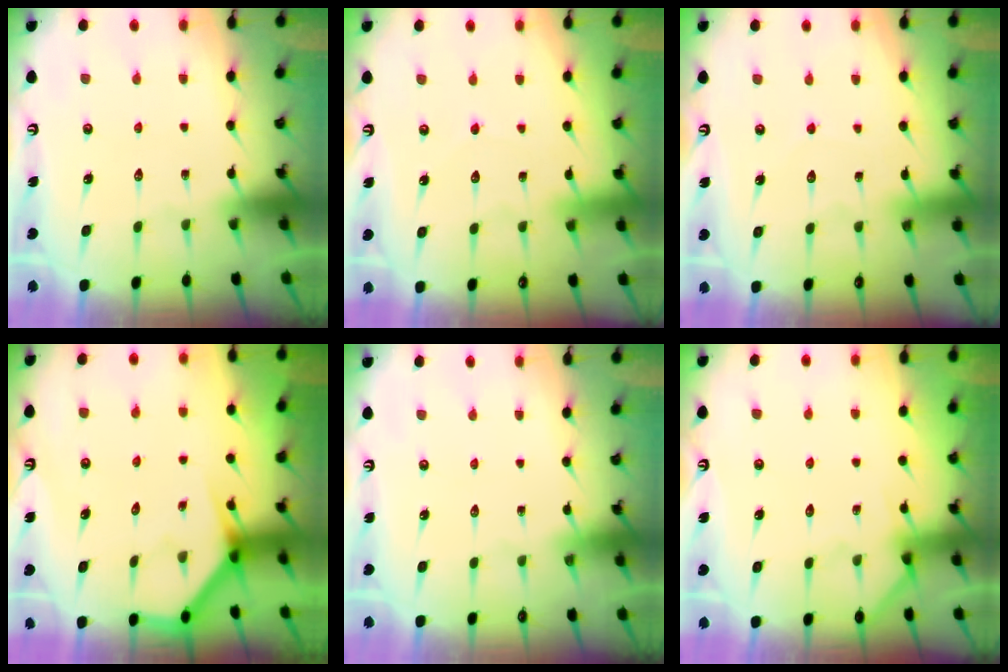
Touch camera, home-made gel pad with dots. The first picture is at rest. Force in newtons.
{"total": 2.8, "press": 2.7, "slide": 0.4}
{"total": 4.0, "press": 3.9, "slide": 0.4}
{"total": 3.7, "press": 3.7, "slide": 0.3}
{"total": 0.0}
{"total": 2.8, "press": 2.8, "slide": 0.2}